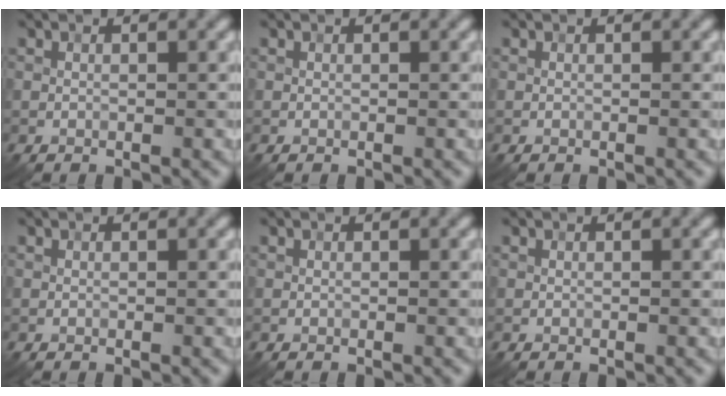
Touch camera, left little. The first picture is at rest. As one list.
[{"total": 0.0}, {"total": 0.0}, {"total": 0.0}, {"total": 0.0}, {"total": 0.0}]